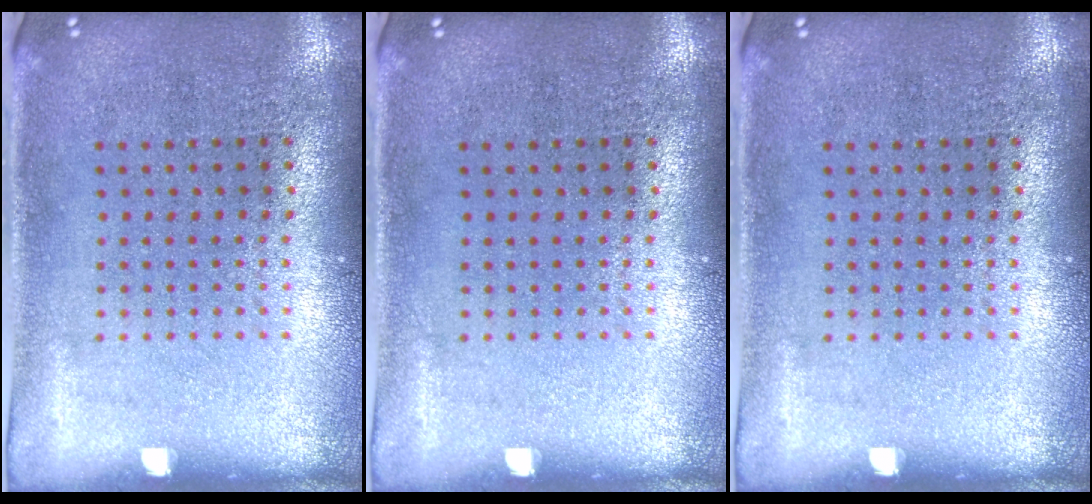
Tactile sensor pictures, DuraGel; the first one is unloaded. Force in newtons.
{"total": 0.0}
{"total": 0.0}